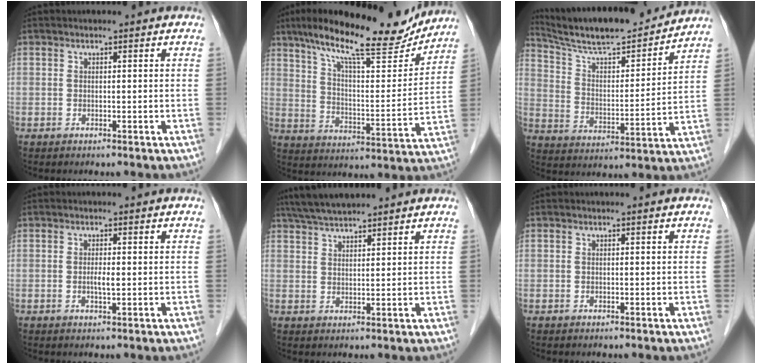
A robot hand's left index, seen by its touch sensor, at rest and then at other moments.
{"total": 20.0, "force": [16.6, 3.2, 10.7], "torque": [-0.178, 0.002, 0.251]}
{"total": 17.7, "force": [16.3, 1.6, 6.6], "torque": [-0.121, -0.006, 0.260]}
{"total": 1.5, "force": [-0.4, 0.2, 1.4], "torque": [-0.028, -0.005, -0.009]}
{"total": 6.8, "force": [6.1, 0.6, 2.9], "torque": [-0.053, 0.030, 0.110]}
{"total": 0.0}